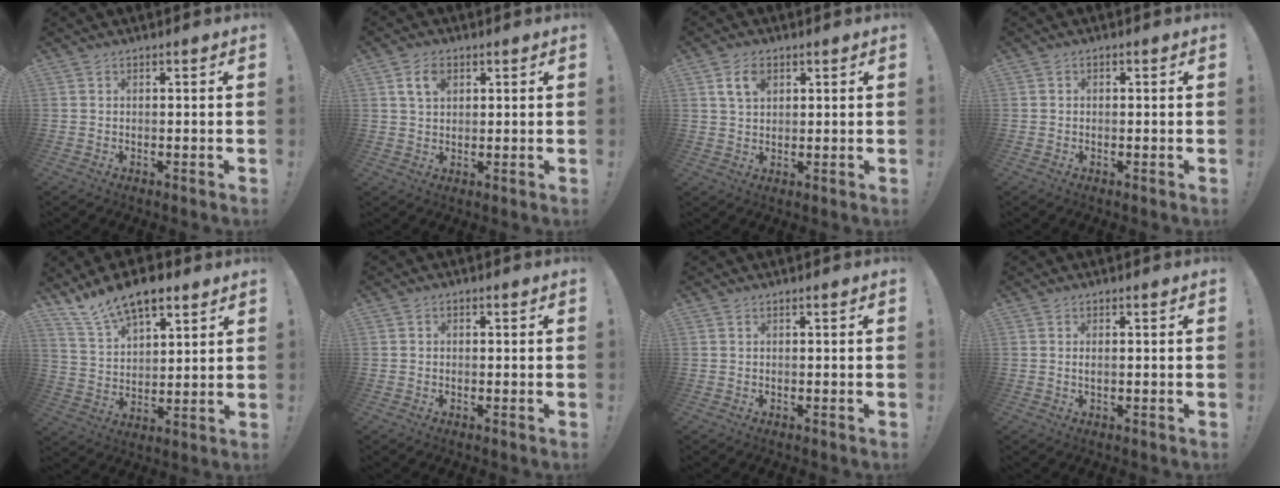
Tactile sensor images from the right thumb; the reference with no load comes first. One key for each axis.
{"total": 5.6, "fx": 2.4, "fy": 3.7, "fz": 3.5, "tx": -0.052, "ty": 0.000, "tz": 0.042}
{"total": 6.0, "fx": 2.6, "fy": 3.9, "fz": 3.7, "tx": -0.058, "ty": -0.002, "tz": 0.048}
{"total": 1.0, "fx": -0.4, "fy": 0.8, "fz": 0.5, "tx": -0.011, "ty": 0.005, "tz": -0.007}
{"total": 13.0, "fx": 9.7, "fy": 5.9, "fz": 6.3, "tx": -0.122, "ty": -0.054, "tz": 0.180}
{"total": 1.1, "fx": -0.5, "fy": 0.9, "fz": 0.4, "tx": -0.011, "ty": 0.006, "tz": -0.008}
{"total": 0.0}
{"total": 1.0, "fx": 0.1, "fy": 0.2, "fz": 1.0, "tx": -0.012, "ty": -0.002, "tz": 0.001}